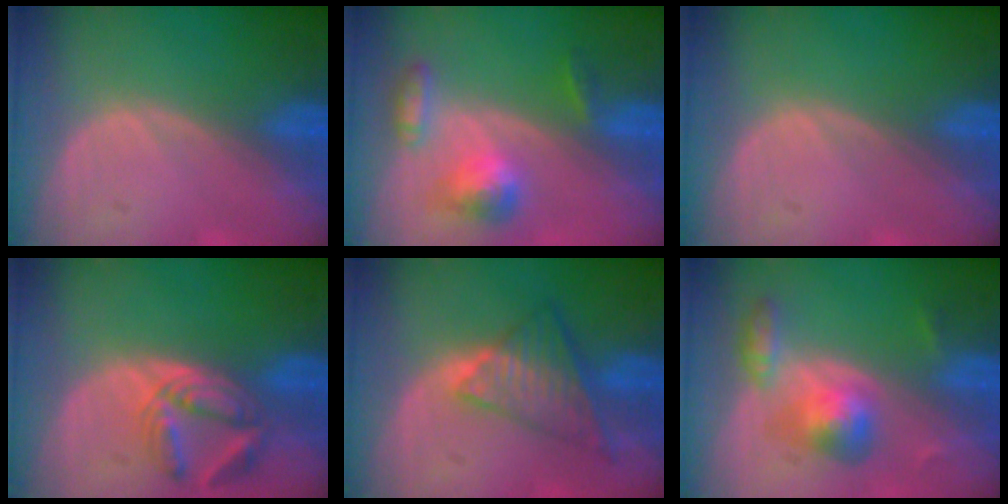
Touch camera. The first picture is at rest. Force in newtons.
{"total": 5.7, "press": 5.2, "slide": 2.4}
{"total": 0.0}
{"total": 5.6, "press": 5.6, "slide": 0.8}
{"total": 7.2, "press": 6.5, "slide": 3.2}
{"total": 5.6, "press": 5.4, "slide": 1.5}